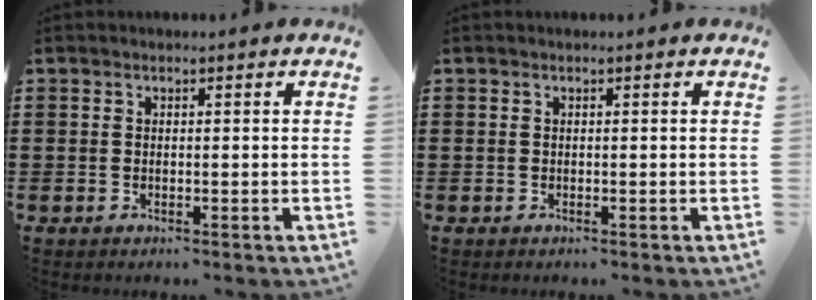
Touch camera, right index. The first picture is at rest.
{"total": 0.0}